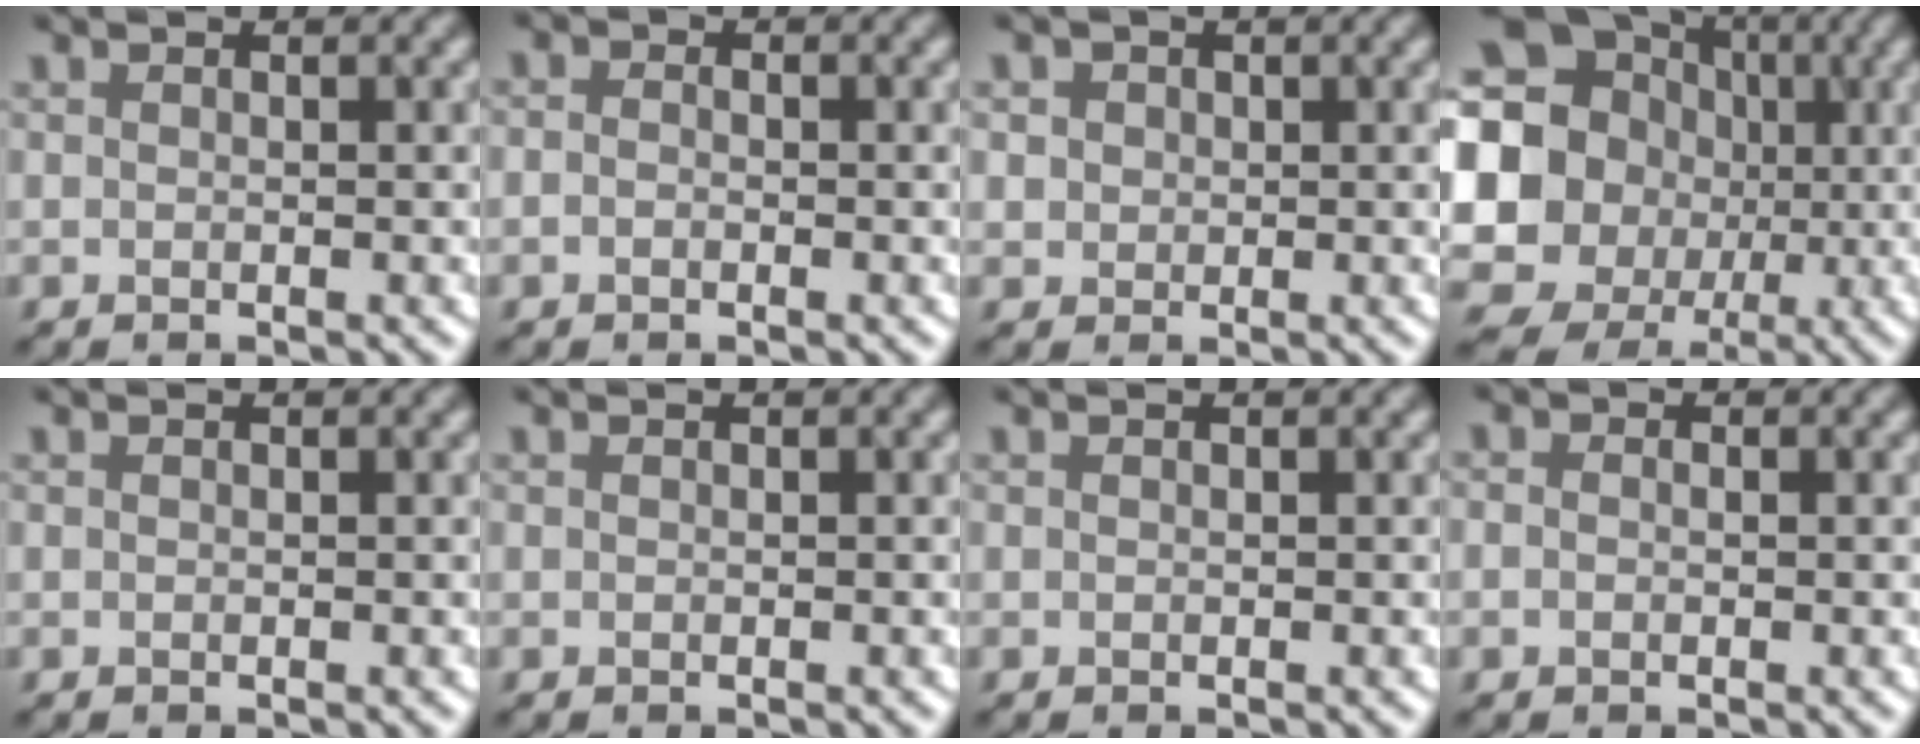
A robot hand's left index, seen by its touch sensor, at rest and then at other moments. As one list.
[{"total": 1.2, "force": [-0.1, 0.9, 0.7], "torque": [-0.009, -0.003, -0.017]}, {"total": 2.6, "force": [1.1, 2.1, 1.1], "torque": [-0.022, 0.008, 0.019]}, {"total": 16.8, "force": [0.6, 15.4, 6.8], "torque": [-0.147, -0.006, -0.017]}, {"total": 0.0}, {"total": 0.0}, {"total": 0.0}, {"total": 0.9, "force": [0.0, 0.8, 0.5], "torque": [-0.008, -0.001, -0.007]}]